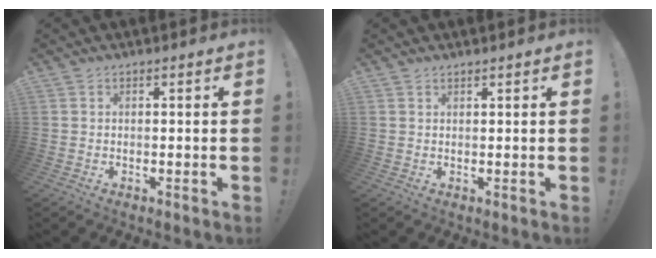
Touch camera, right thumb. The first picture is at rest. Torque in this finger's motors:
{"motor_torque": [-0.36, 0.09, -0.10, 0.24, -0.01]}